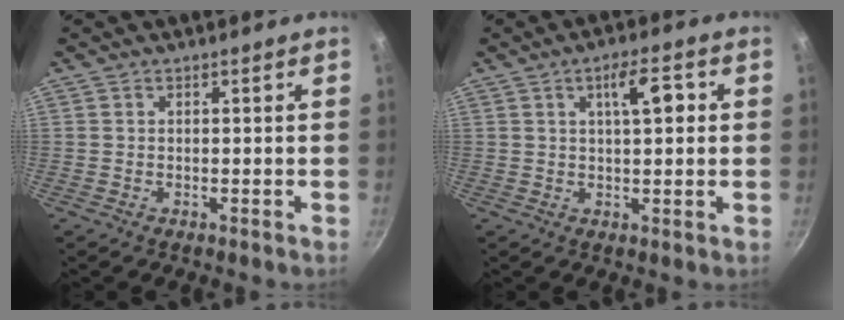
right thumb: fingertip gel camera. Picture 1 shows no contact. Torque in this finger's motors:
{"motor_torque": [1.03, 3.98, 0.56, 0.11, 0.03]}